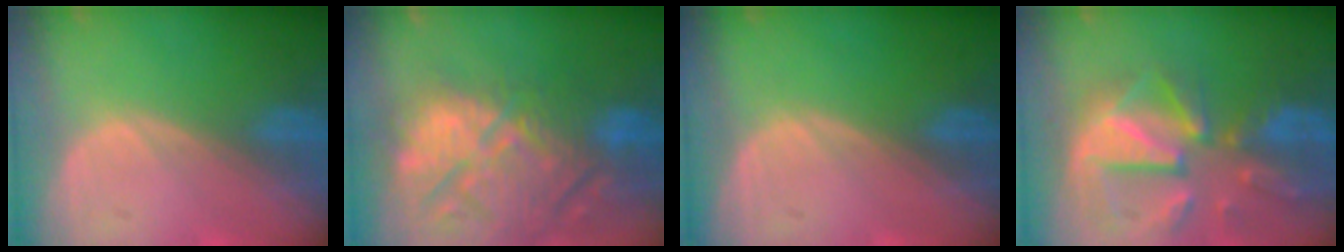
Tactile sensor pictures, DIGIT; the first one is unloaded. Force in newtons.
{"total": 15.2, "press": 13.0, "slide": 7.9}
{"total": 0.0}
{"total": 12.1, "press": 10.5, "slide": 5.9}